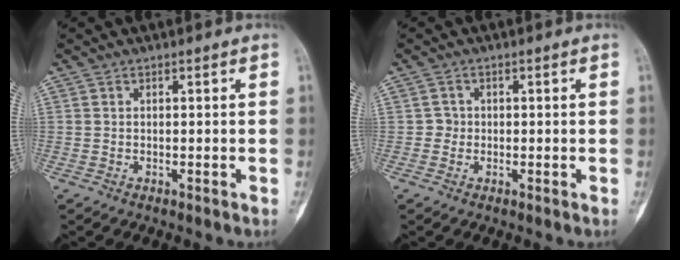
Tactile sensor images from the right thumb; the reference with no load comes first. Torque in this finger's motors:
{"motor_torque": [0.44, 0.04, 0.14, -0.05, 0.03]}